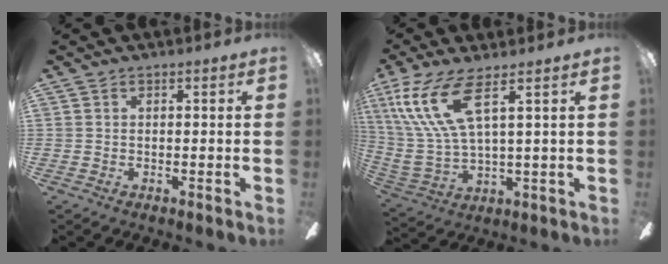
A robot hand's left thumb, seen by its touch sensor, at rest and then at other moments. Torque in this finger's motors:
{"motor_torque": [1.16, 1.14, 1.86, -0.91, 0.21]}